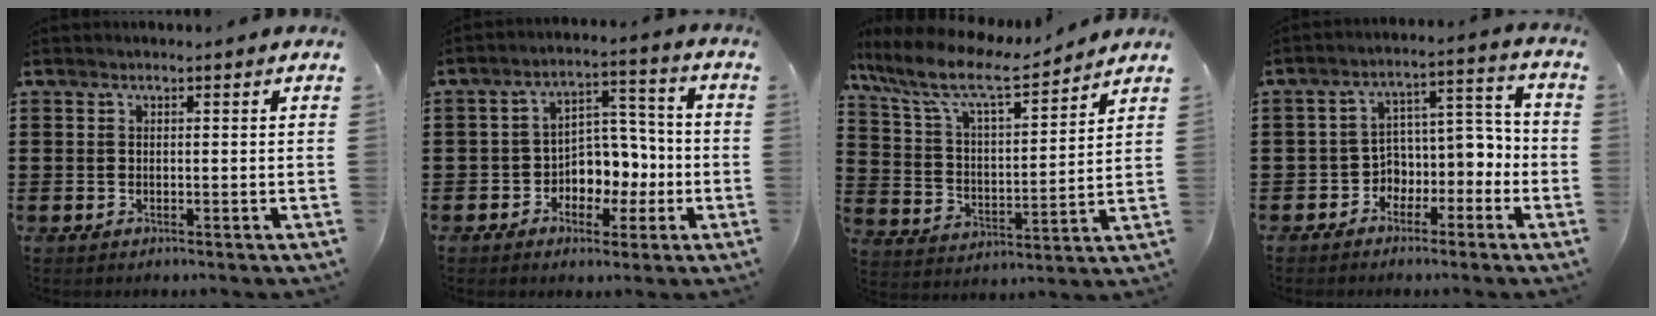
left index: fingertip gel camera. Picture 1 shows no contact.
{"total": 6.0, "force": [-1.6, 5.0, 2.8], "torque": [-0.057, 0.011, -0.031]}
{"total": 9.6, "force": [7.6, 2.0, 5.4], "torque": [-0.135, -0.041, 0.128]}
{"total": 4.8, "force": [-2.5, 3.8, 1.4], "torque": [-0.041, 0.001, -0.054]}